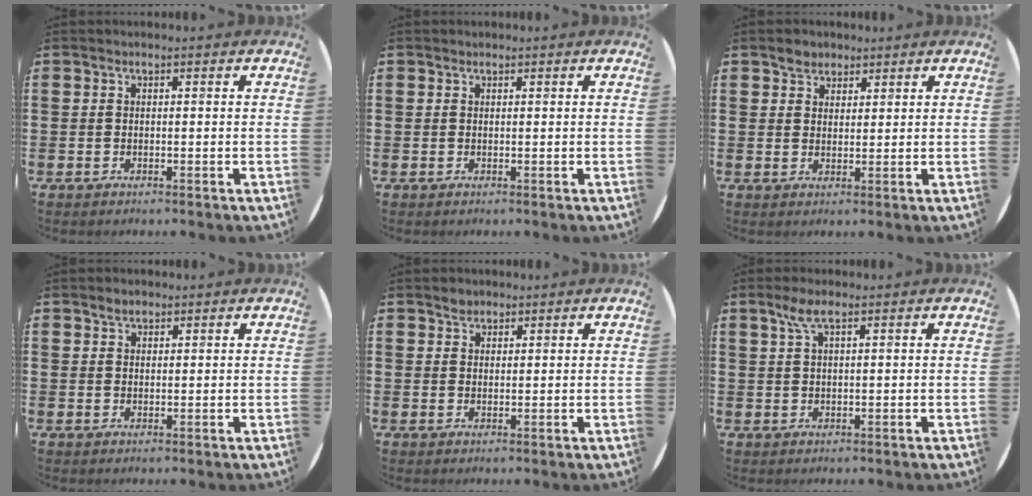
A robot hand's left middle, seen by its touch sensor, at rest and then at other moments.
{"total": 0.0}
{"total": 2.4, "force": [2.0, 1.3, 0.2], "torque": [0.001, 0.000, 0.038]}
{"total": 1.6, "force": [1.3, 0.7, 0.4], "torque": [-0.002, 0.000, 0.023]}
{"total": 1.6, "force": [1.4, 0.7, 0.1], "torque": [0.004, -0.002, 0.026]}
{"total": 3.1, "force": [1.8, 0.7, 2.5], "torque": [-0.053, 0.007, 0.030]}